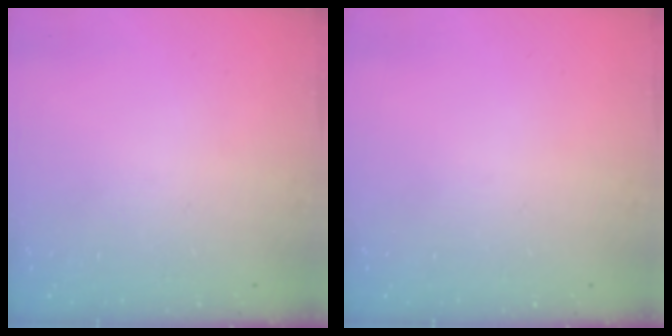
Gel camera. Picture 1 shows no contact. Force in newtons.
{"total": 0.0}